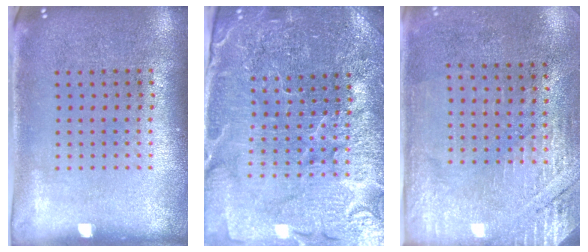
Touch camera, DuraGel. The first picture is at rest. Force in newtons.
{"total": 5.0, "press": 4.7, "slide": 1.8}
{"total": 2.7, "press": 2.4, "slide": 1.2}